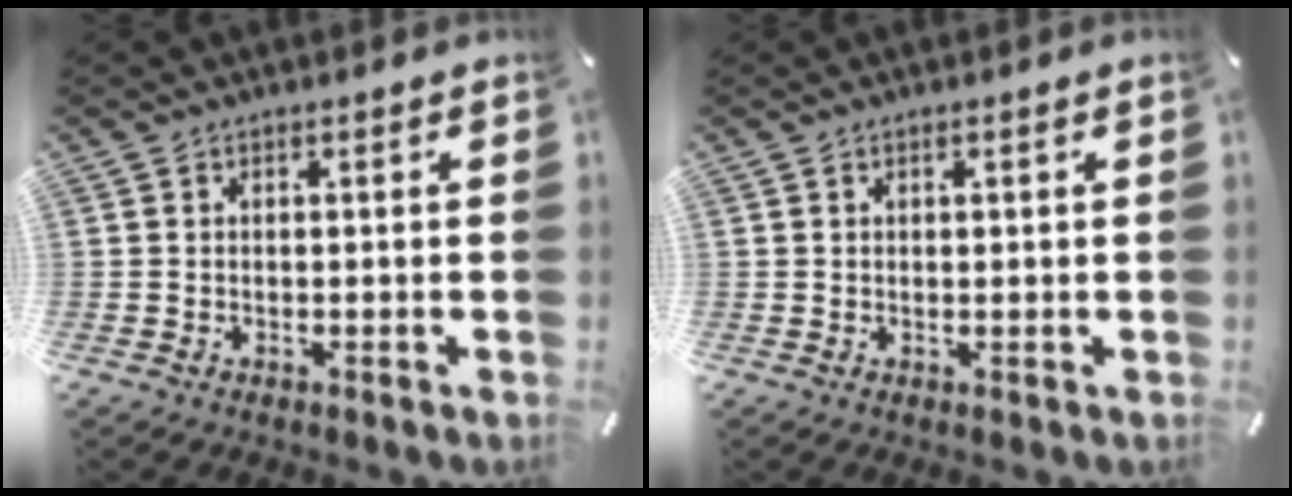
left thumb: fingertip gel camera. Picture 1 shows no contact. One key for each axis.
{"total": 0.9, "fx": 0.3, "fy": 0.1, "fz": 0.8, "tx": -0.015, "ty": -0.001, "tz": 0.005}